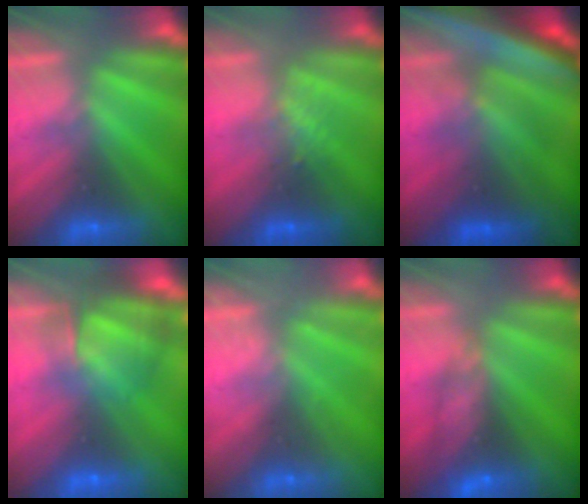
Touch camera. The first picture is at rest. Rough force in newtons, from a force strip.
{"total": 2.4}
{"total": 6.9}
{"total": 6.9}
{"total": 2.4}
{"total": 8.1}